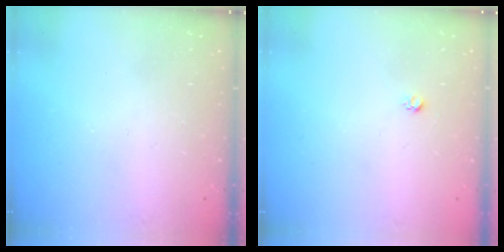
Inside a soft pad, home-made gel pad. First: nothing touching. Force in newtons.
{"total": 2.7, "press": 2.7, "slide": 0.3}